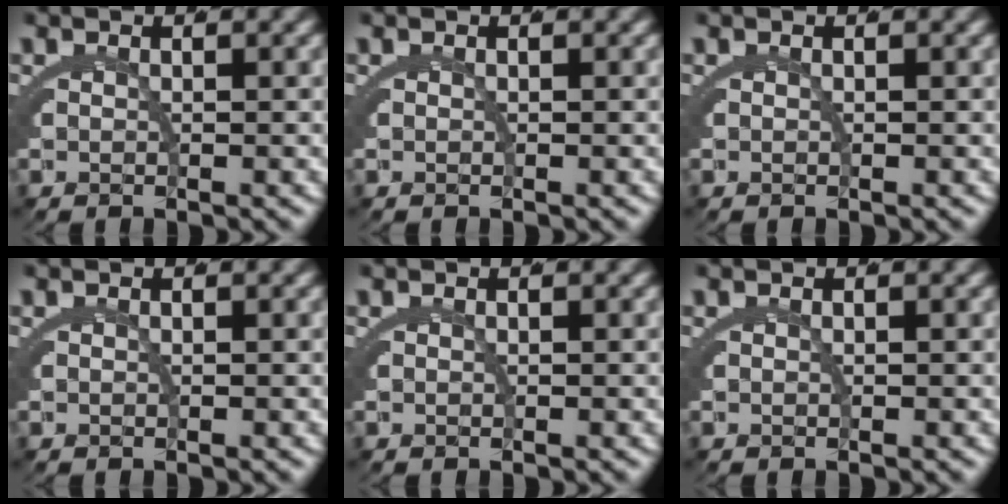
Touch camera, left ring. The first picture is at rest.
{"total": 0.0}
{"total": 0.0}
{"total": 0.0}
{"total": 0.0}
{"total": 0.0}